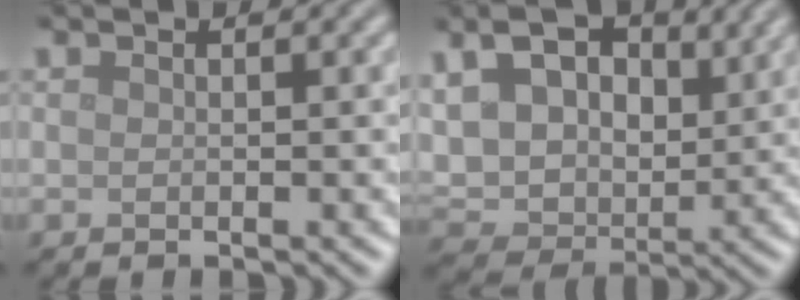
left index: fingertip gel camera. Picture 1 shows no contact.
{"total": 9.7, "force": [4.1, 6.2, 6.3], "torque": [-0.152, 0.016, 0.064]}